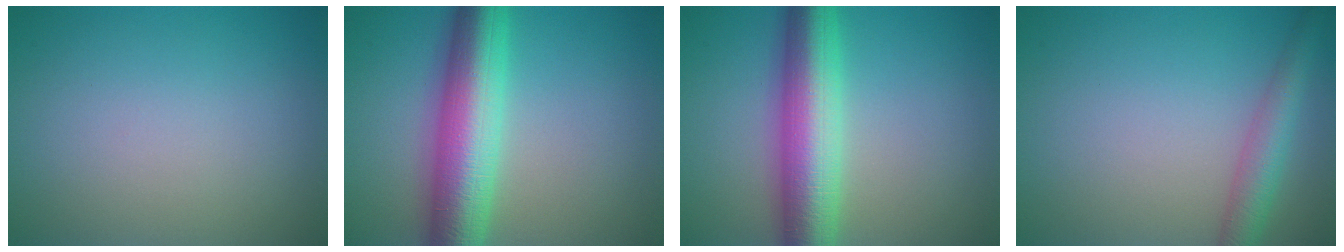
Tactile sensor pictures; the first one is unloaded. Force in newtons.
{"total": 9.4, "press": 9.4, "slide": 0.0}
{"total": 8.8, "press": 8.8, "slide": 0.2}
{"total": 3.5, "press": 3.5, "slide": 0.2}